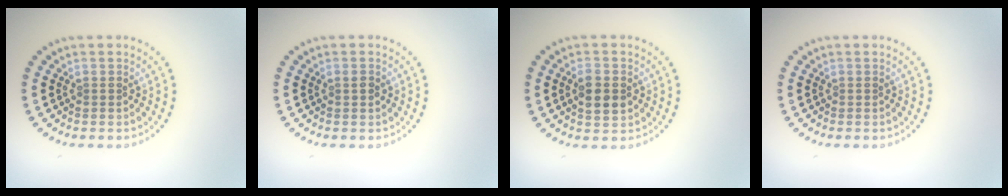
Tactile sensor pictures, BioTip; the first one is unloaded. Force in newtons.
{"total": 0.9, "press": 0.8, "slide": 0.1}
{"total": 3.1, "press": 3.1, "slide": 0.2}
{"total": 0.0}